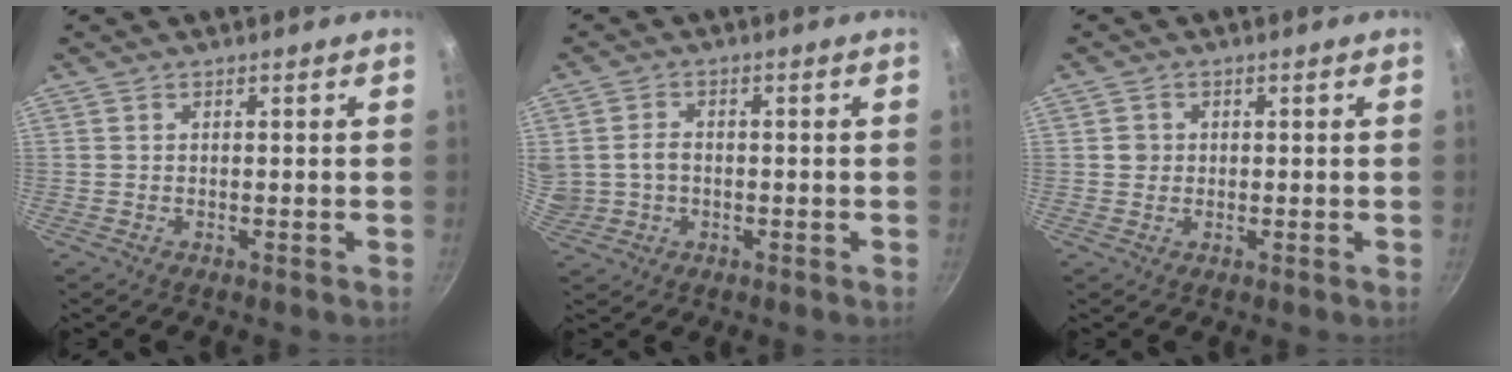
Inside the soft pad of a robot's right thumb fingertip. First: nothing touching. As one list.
[{"total": 7.3, "force": [0.1, 5.9, 4.4], "torque": [-0.085, 0.014, 0.005]}, {"total": 1.9, "force": [0.1, 1.8, 0.5], "torque": [-0.001, 0.006, 0.001]}]